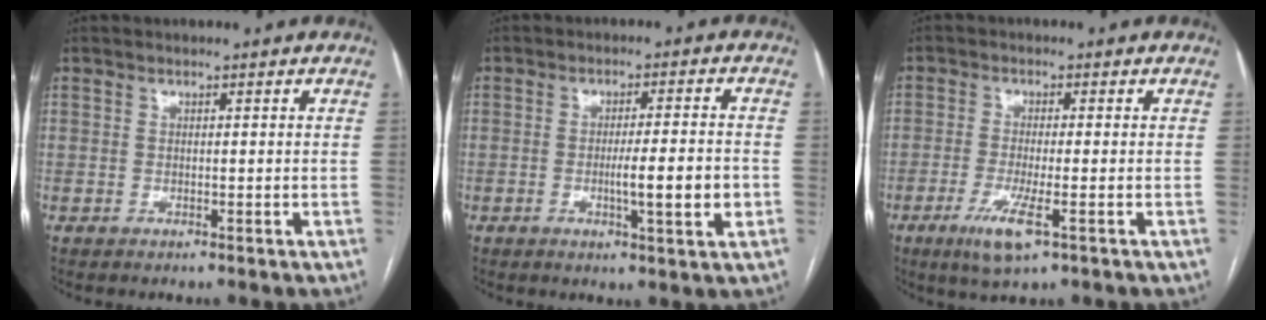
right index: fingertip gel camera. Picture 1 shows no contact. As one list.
[{"total": 7.0, "force": [-1.6, 0.2, 6.8], "torque": [-0.104, -0.006, -0.024]}, {"total": 5.7, "force": [-2.7, 0.5, 4.9], "torque": [-0.100, -0.015, -0.048]}]